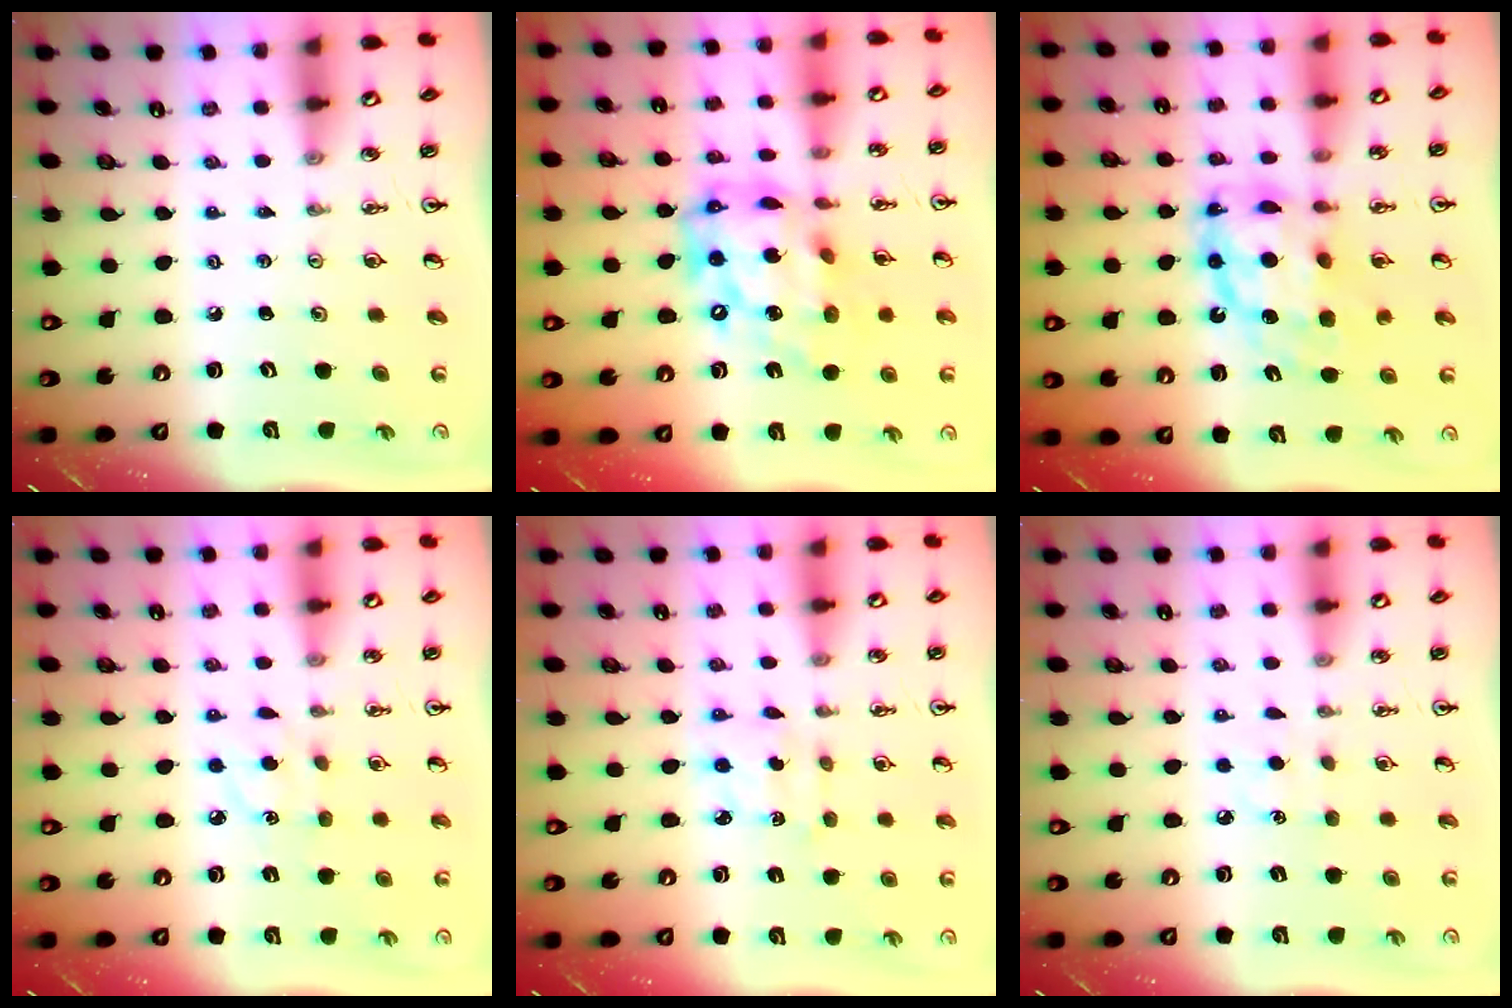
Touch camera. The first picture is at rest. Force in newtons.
{"total": 20.2, "press": 20.1, "slide": 1.8}
{"total": 13.6, "press": 13.5, "slide": 1.4}
{"total": 6.3, "press": 6.3, "slide": 0.6}
{"total": 2.9, "press": 2.9, "slide": 0.6}
{"total": 4.5, "press": 4.4, "slide": 0.6}